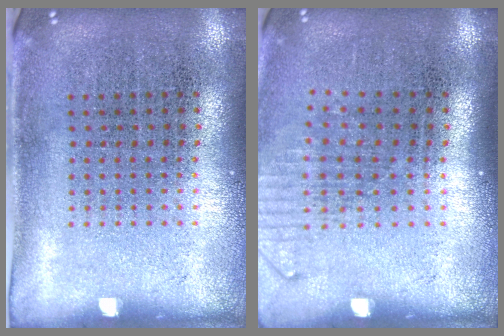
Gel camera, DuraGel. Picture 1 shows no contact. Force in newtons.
{"total": 1.3, "press": 1.1, "slide": 0.8}